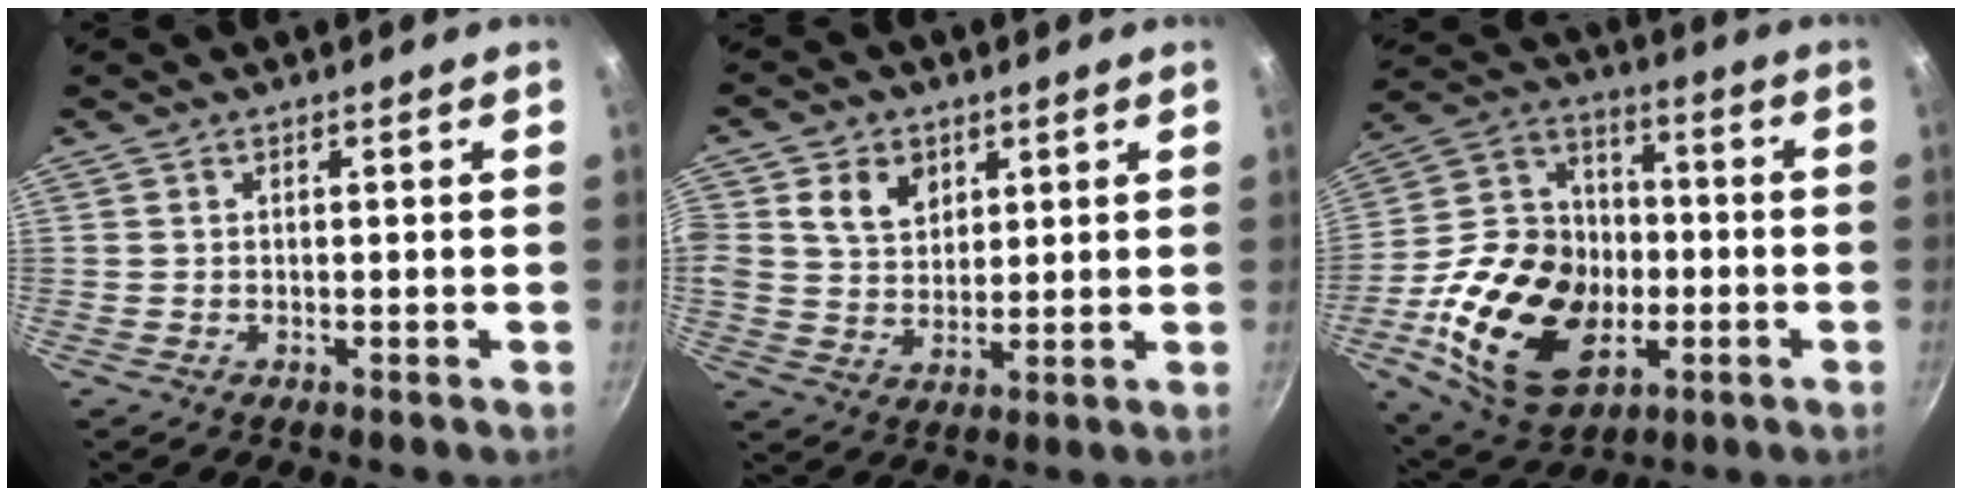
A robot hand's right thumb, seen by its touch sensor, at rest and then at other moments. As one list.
[{"total": 8.3, "force": [3.1, 6.4, 4.2], "torque": [-0.056, -0.013, 0.051]}, {"total": 25.1, "force": [-6.2, 17.5, 16.9], "torque": [-0.293, 0.034, -0.102]}]